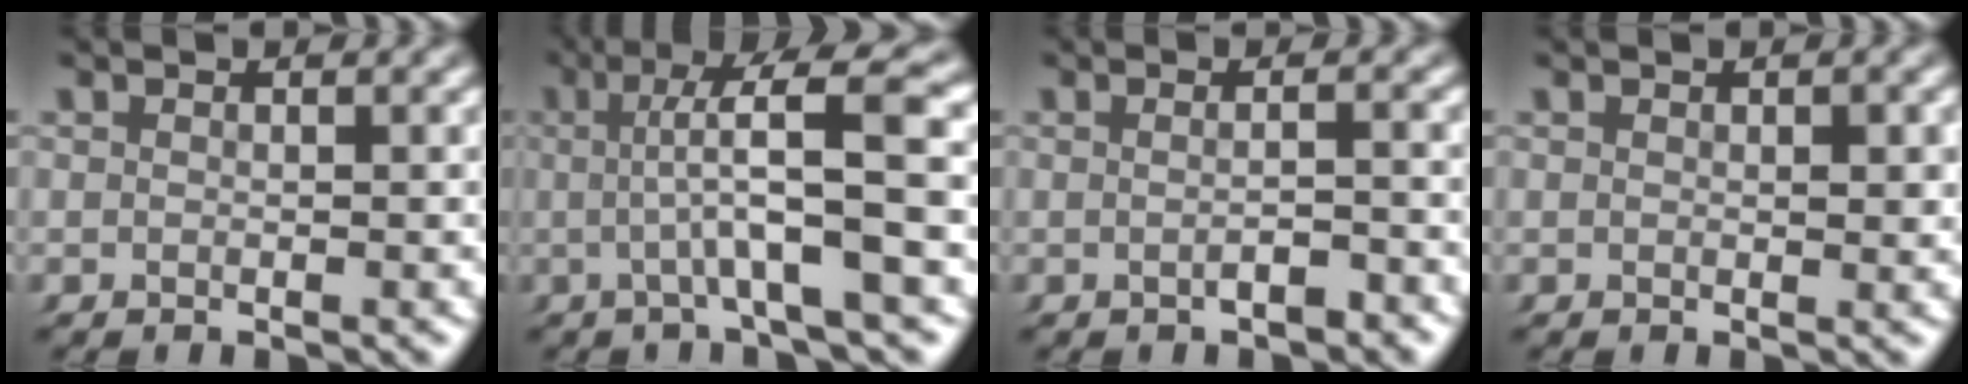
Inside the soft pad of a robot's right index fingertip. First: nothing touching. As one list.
[{"total": 6.6, "force": [1.3, 0.8, 6.5], "torque": [-0.092, 0.020, 0.013]}, {"total": 1.7, "force": [-1.3, 0.2, 1.1], "torque": [-0.015, 0.001, -0.025]}, {"total": 0.7, "force": [0.2, 0.3, 0.6], "torque": [-0.009, -0.009, 0.009]}]